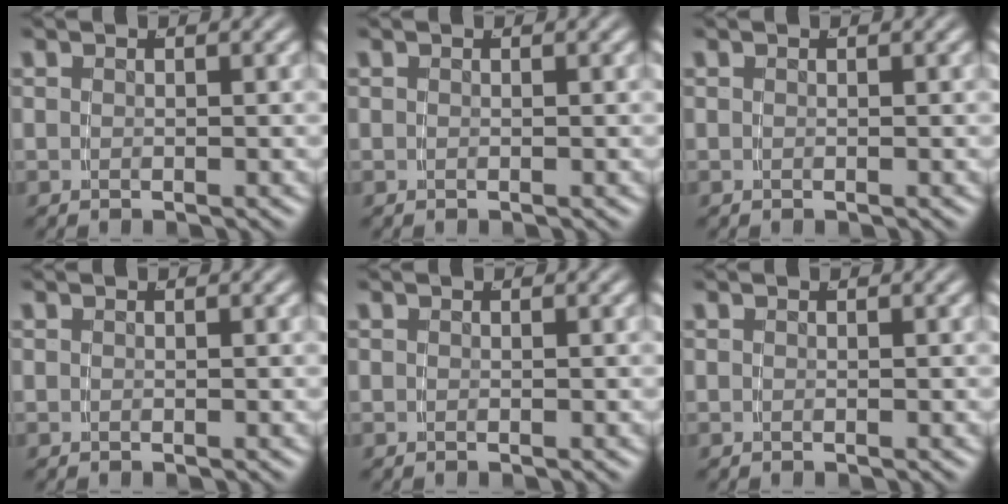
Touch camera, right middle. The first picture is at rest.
{"total": 0.0}
{"total": 0.0}
{"total": 0.0}
{"total": 0.0}
{"total": 0.0}